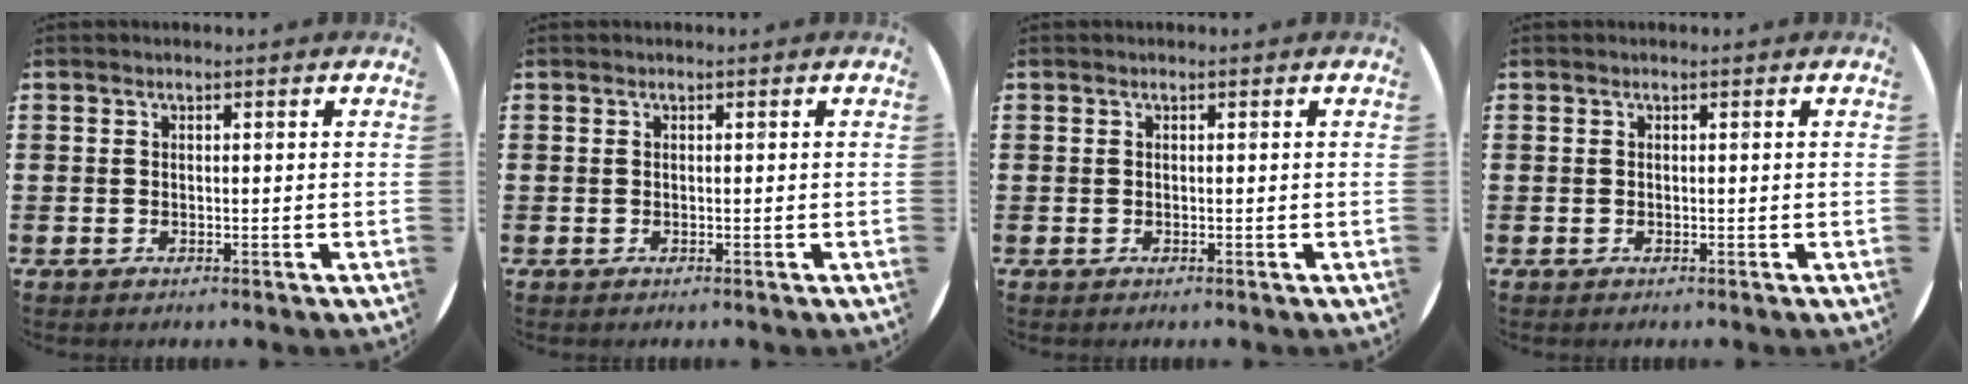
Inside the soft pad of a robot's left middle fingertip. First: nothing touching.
{"total": 0.0}
{"total": 0.0}
{"total": 0.0}